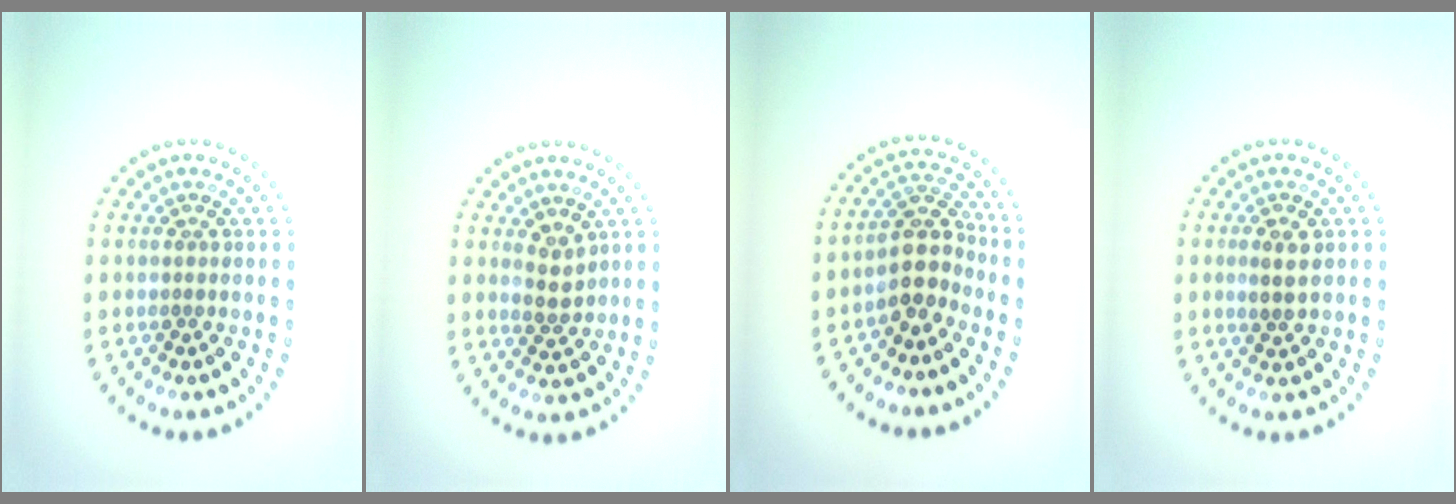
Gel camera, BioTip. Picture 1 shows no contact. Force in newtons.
{"total": 1.7, "press": 1.6, "slide": 0.6}
{"total": 3.5, "press": 2.9, "slide": 2.1}
{"total": 1.9, "press": 1.9, "slide": 0.3}